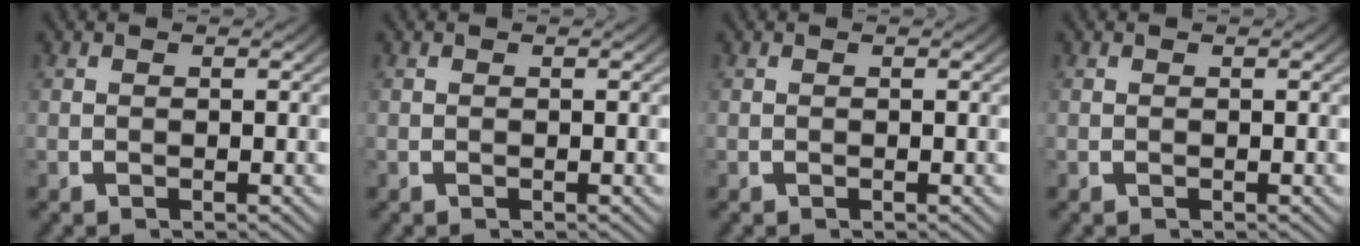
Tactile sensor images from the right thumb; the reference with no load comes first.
{"total": 0.0}
{"total": 0.0}
{"total": 0.0}